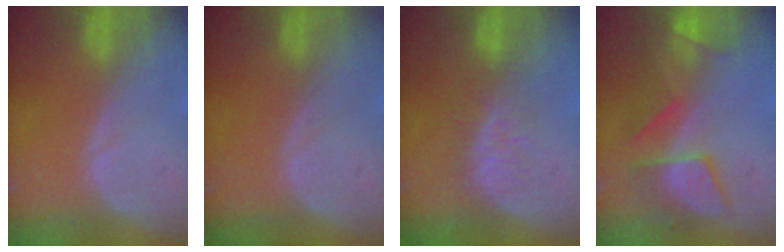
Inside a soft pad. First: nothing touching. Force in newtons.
{"total": 0.0}
{"total": 4.5, "press": 4.2, "slide": 1.7}
{"total": 7.6, "press": 7.5, "slide": 1.1}